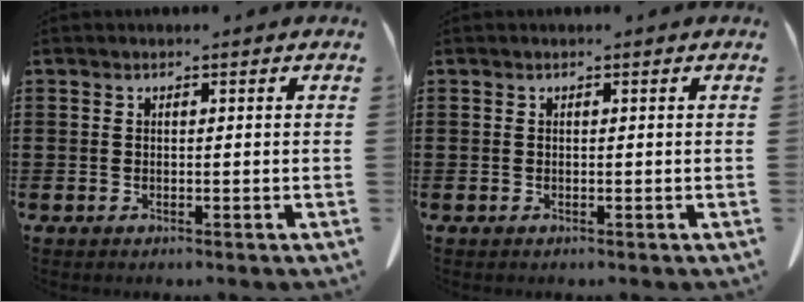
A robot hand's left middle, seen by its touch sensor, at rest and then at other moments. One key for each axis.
{"total": 0.0}